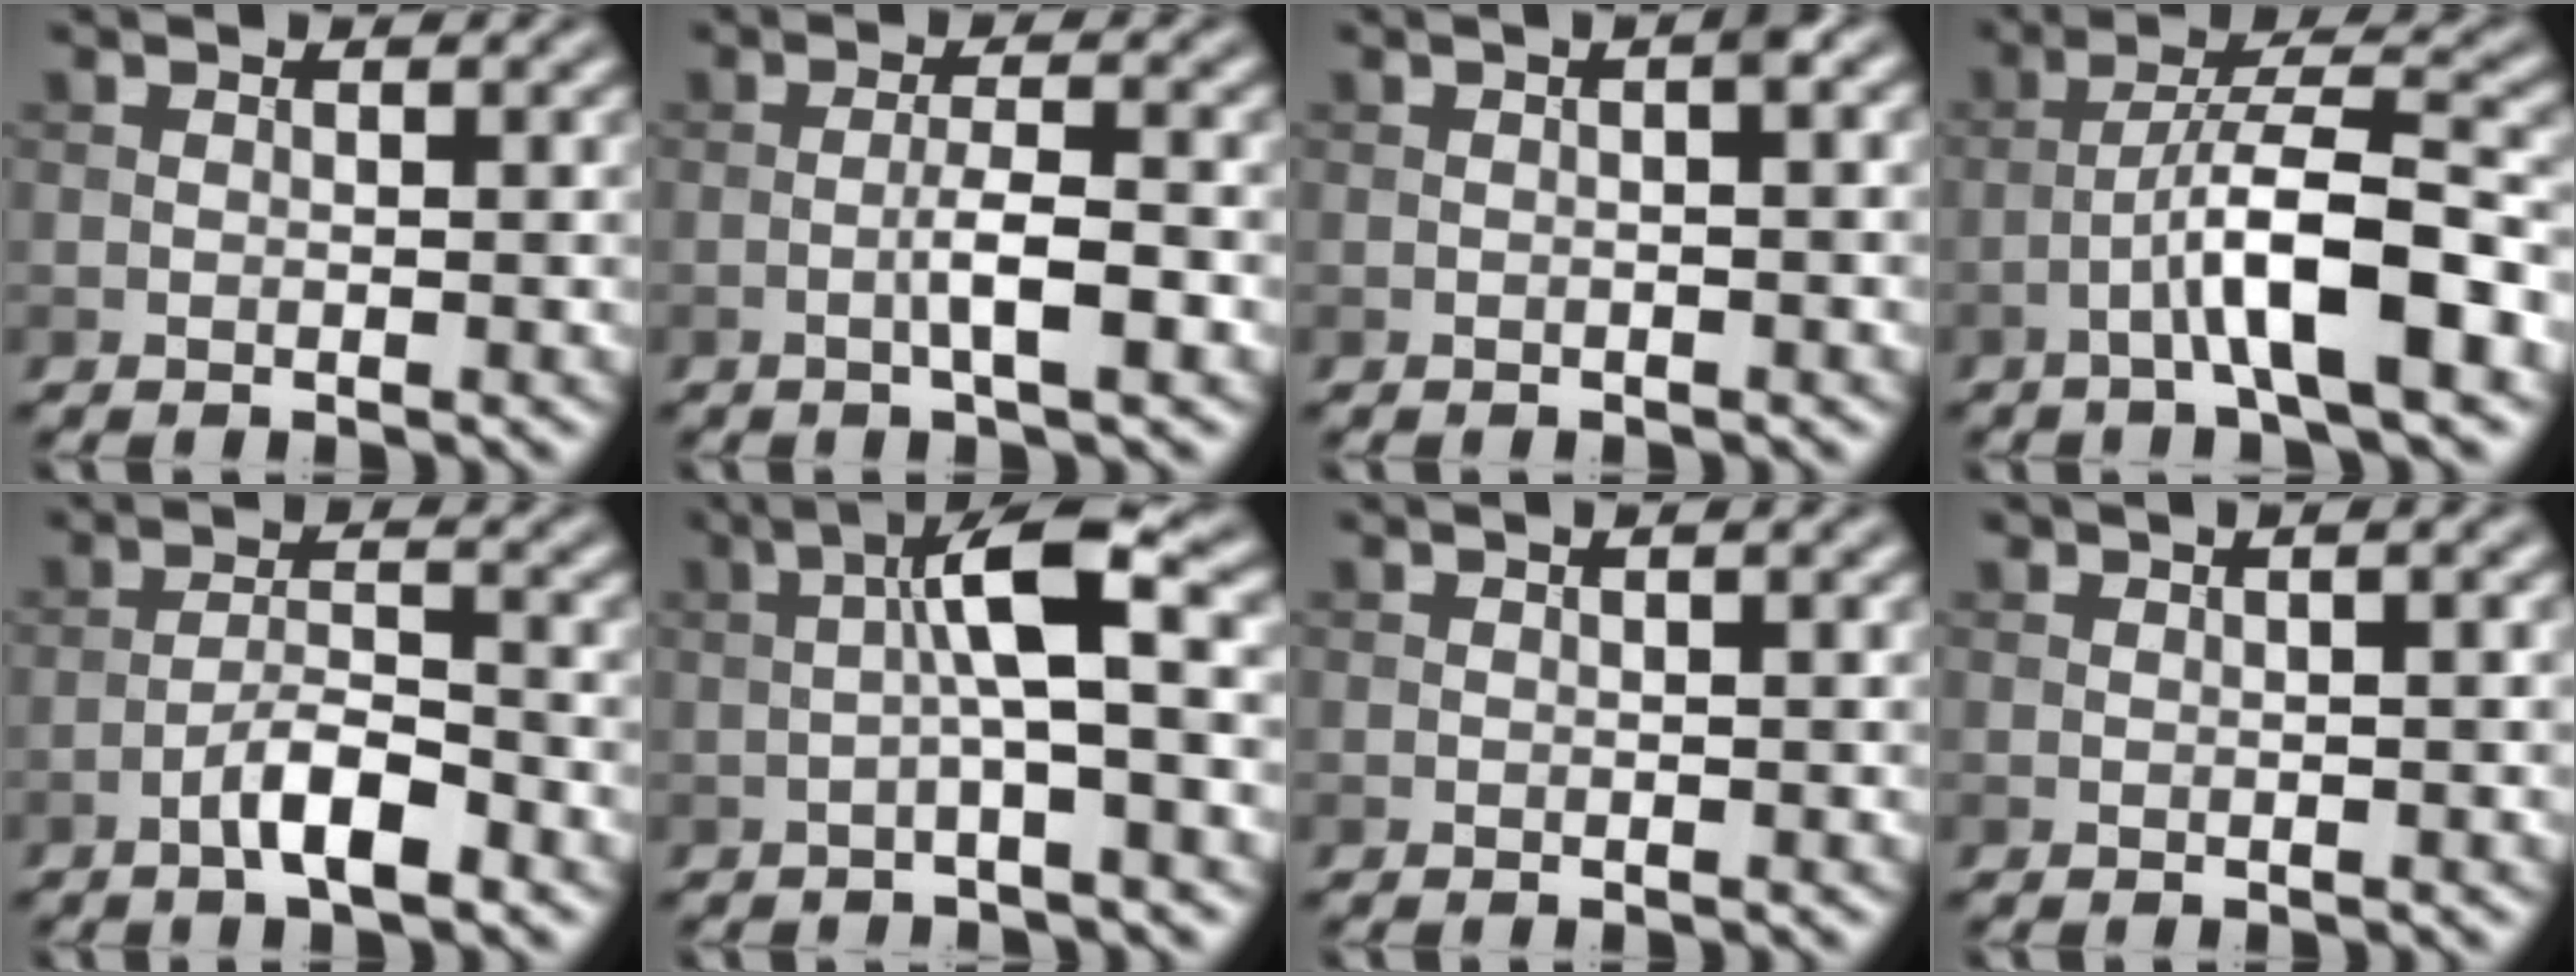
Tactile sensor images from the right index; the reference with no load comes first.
{"total": 3.3, "force": [-1.1, 0.5, 3.1], "torque": [-0.055, 0.007, -0.022]}
{"total": 1.7, "force": [0.1, 0.2, 1.7], "torque": [-0.026, 0.005, -0.001]}
{"total": 7.4, "force": [-2.9, 1.1, 6.7], "torque": [-0.114, 0.023, -0.052]}
{"total": 4.3, "force": [-2.5, 1.0, 3.3], "torque": [-0.060, 0.012, -0.051]}
{"total": 6.5, "force": [0.3, 1.1, 6.4], "torque": [-0.107, 0.022, -0.007]}
{"total": 1.1, "force": [0.3, 0.2, 1.0], "torque": [-0.018, 0.004, 0.002]}
{"total": 2.3, "force": [0.8, 0.8, 2.0], "torque": [-0.020, -0.001, 0.005]}